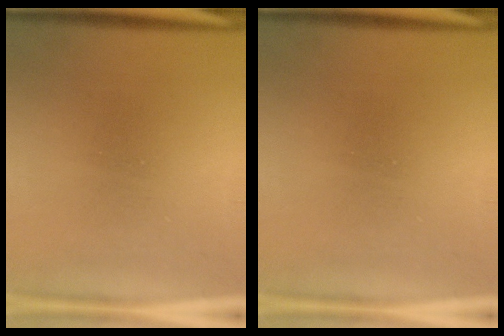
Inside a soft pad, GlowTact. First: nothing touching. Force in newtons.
{"total": 0.0}